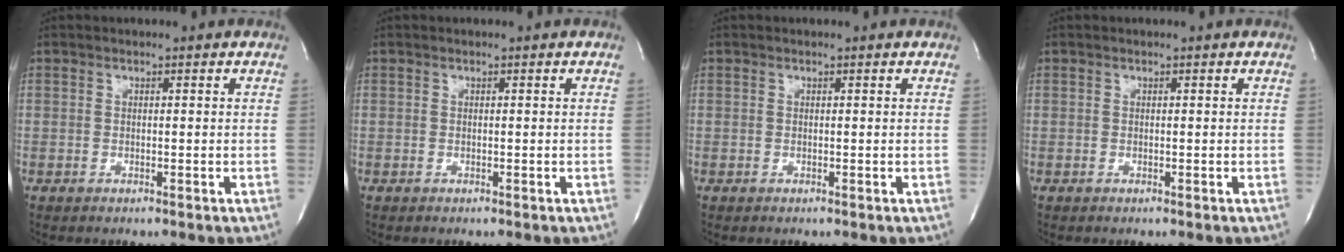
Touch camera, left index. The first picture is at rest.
{"total": 0.0}
{"total": 0.0}
{"total": 0.0}